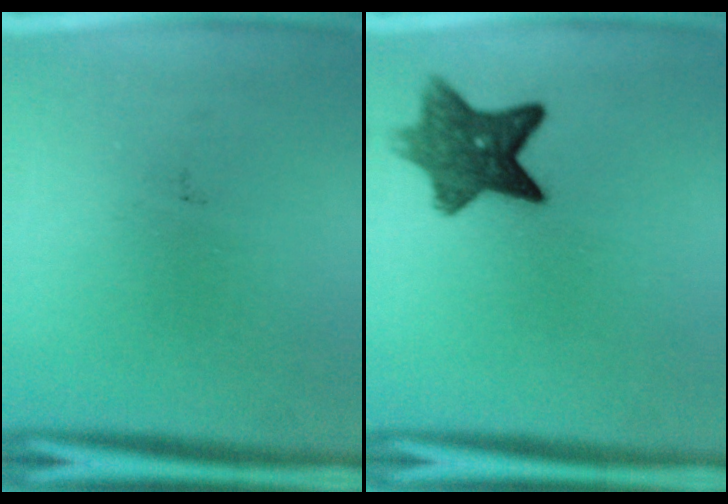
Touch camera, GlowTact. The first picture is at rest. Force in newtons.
{"total": 8.9}